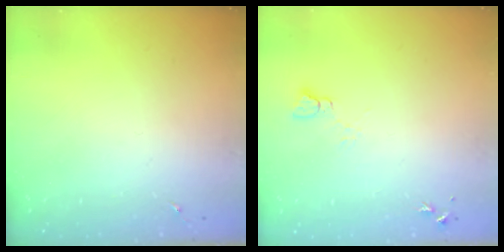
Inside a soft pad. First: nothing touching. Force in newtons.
{"total": 3.7, "press": 3.7, "slide": 0.4}